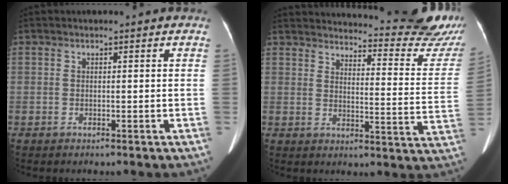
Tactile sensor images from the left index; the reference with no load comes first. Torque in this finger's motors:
{"motor_torque": [0.52, -1.18, 0.13, 0.09]}